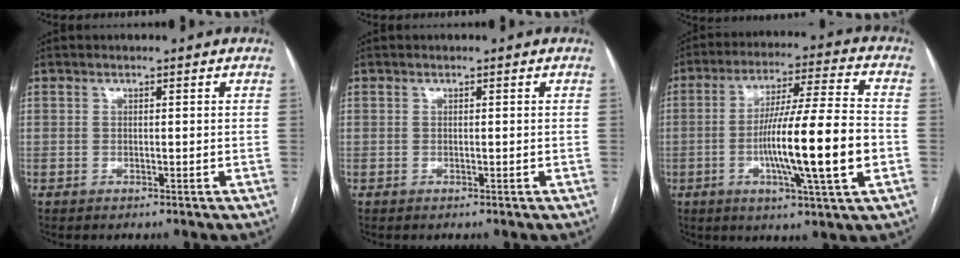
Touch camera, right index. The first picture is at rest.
{"total": 0.0}
{"total": 16.3, "force": [-3.4, 0.1, 16.0], "torque": [-0.272, -0.005, -0.061]}